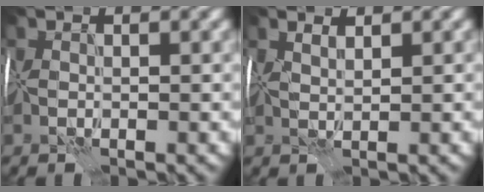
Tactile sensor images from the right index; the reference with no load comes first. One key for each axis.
{"total": 1.3, "fx": 1.0, "fy": 0.0, "fz": 0.8, "tx": -0.012, "ty": -0.002, "tz": 0.015}